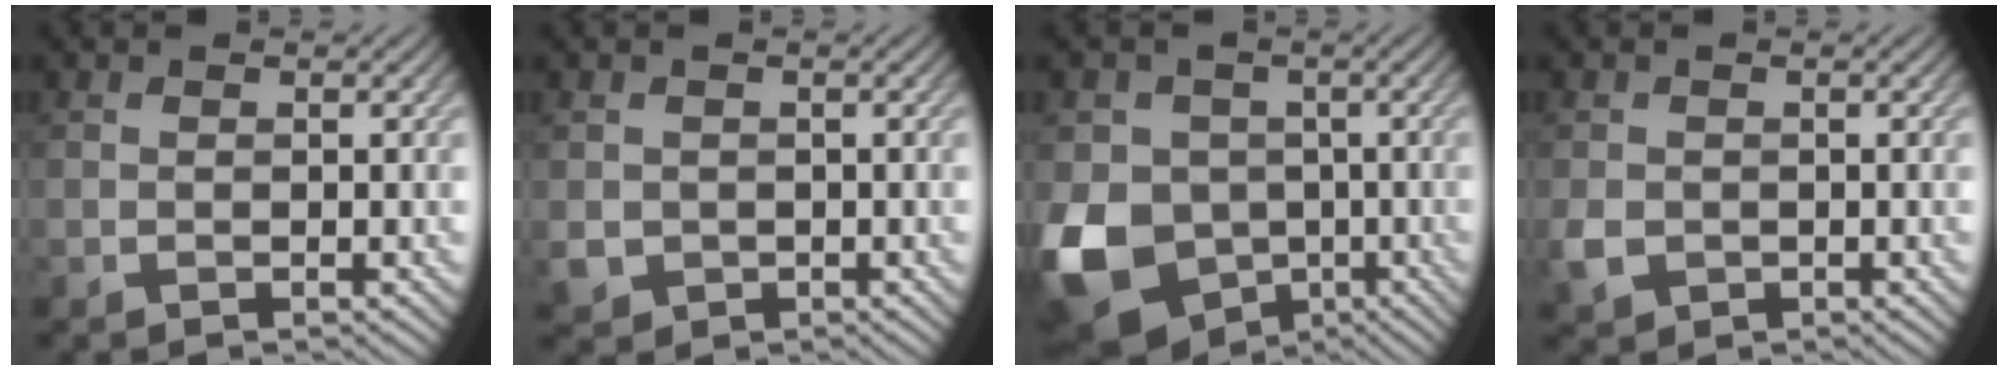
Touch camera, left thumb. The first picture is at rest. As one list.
[{"total": 2.4, "force": [-0.3, 2.3, 0.6], "torque": [-0.023, -0.015, -0.005]}, {"total": 14.2, "force": [-4.3, 11.9, 6.4], "torque": [-0.180, -0.037, -0.090]}, {"total": 2.6, "force": [-0.6, 2.2, 1.2], "torque": [-0.032, -0.009, -0.013]}]